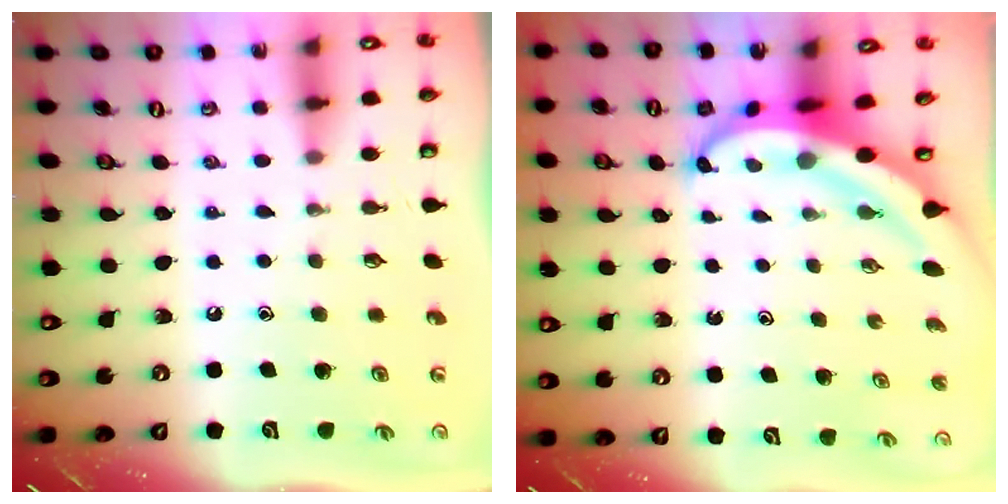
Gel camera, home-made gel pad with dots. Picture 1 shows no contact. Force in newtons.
{"total": 5.8, "press": 5.7, "slide": 0.7}